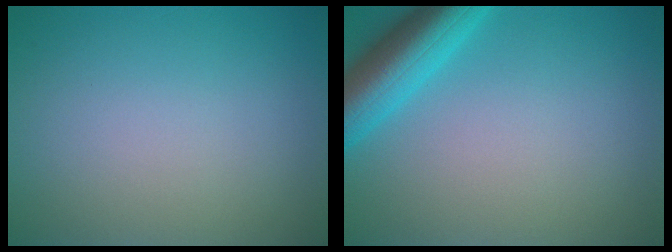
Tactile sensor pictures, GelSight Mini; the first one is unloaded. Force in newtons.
{"total": 5.9, "press": 5.9, "slide": 0.4}